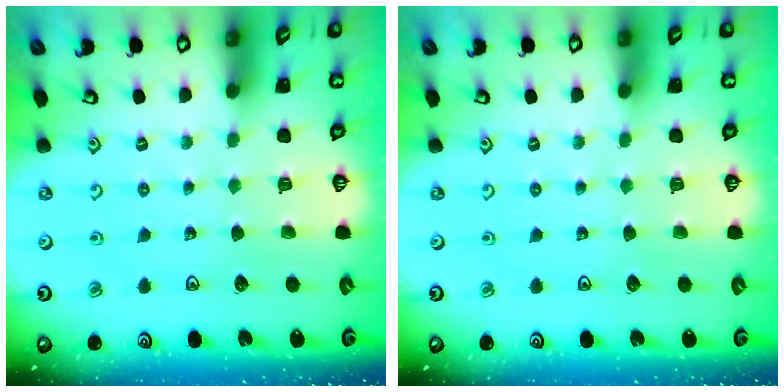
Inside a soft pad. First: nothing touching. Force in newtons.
{"total": 0.0}